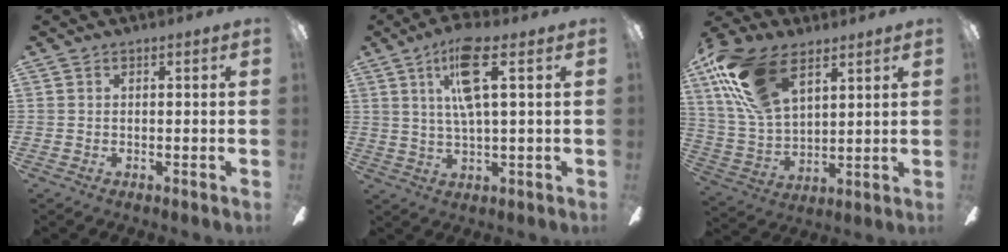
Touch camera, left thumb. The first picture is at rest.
{"total": 11.8, "force": [4.6, 2.9, 10.4], "torque": [-0.196, -0.001, 0.074]}
{"total": 20.1, "force": [10.5, 10.5, 13.6], "torque": [-0.300, -0.016, 0.189]}